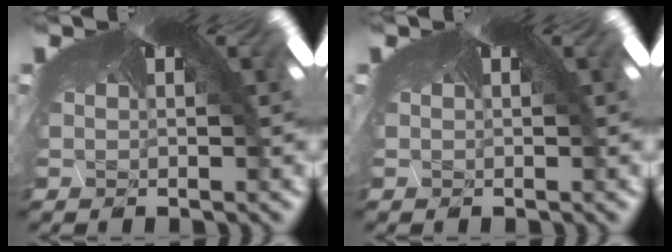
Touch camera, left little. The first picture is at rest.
{"total": 0.0}